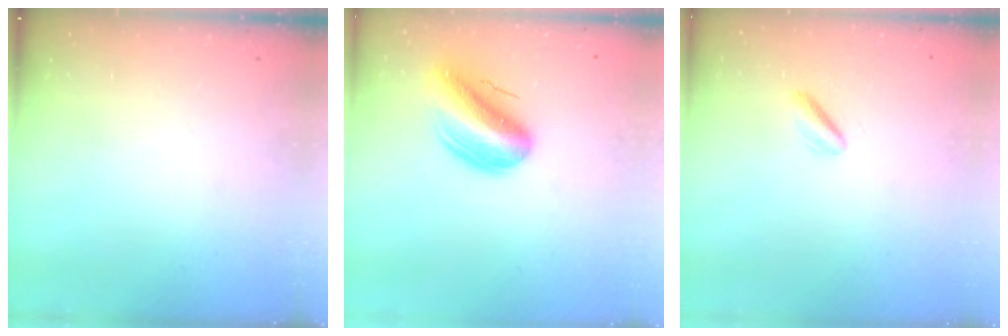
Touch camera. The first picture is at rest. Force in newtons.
{"total": 14.3, "press": 13.9, "slide": 3.6}
{"total": 1.0, "press": 0.6, "slide": 0.8}